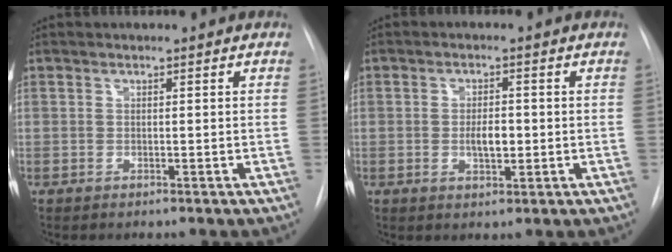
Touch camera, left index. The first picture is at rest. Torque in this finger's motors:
{"motor_torque": [1.03, 0.03, 0.38, 0.09]}